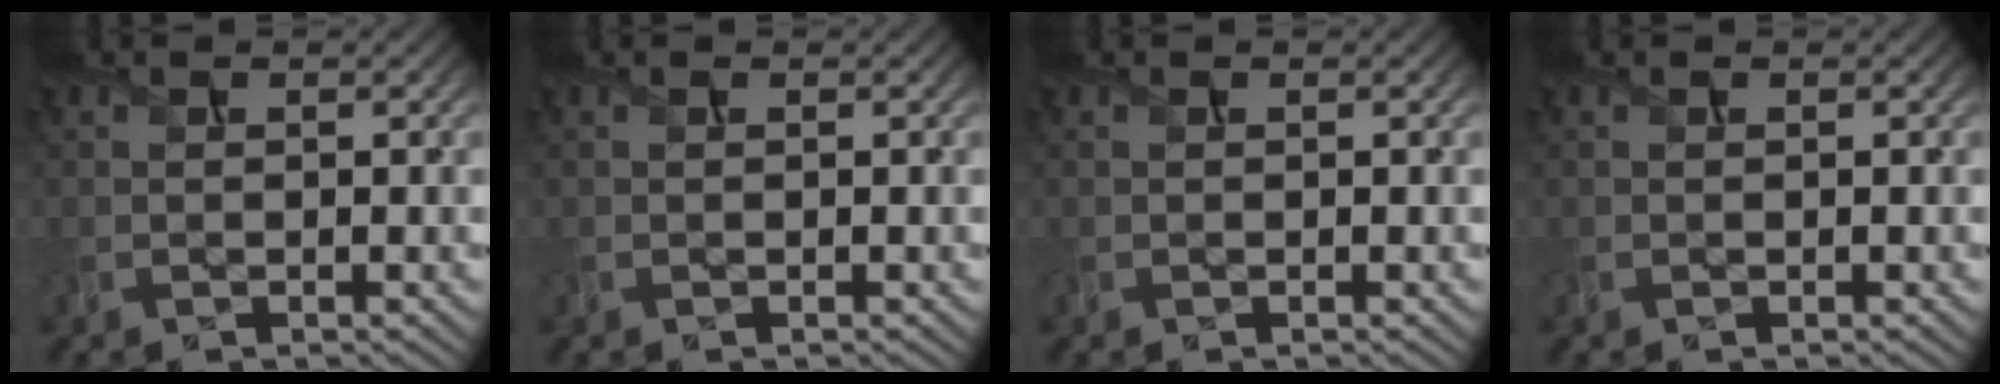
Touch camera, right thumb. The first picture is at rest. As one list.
[{"total": 0.0}, {"total": 0.0}, {"total": 0.0}]